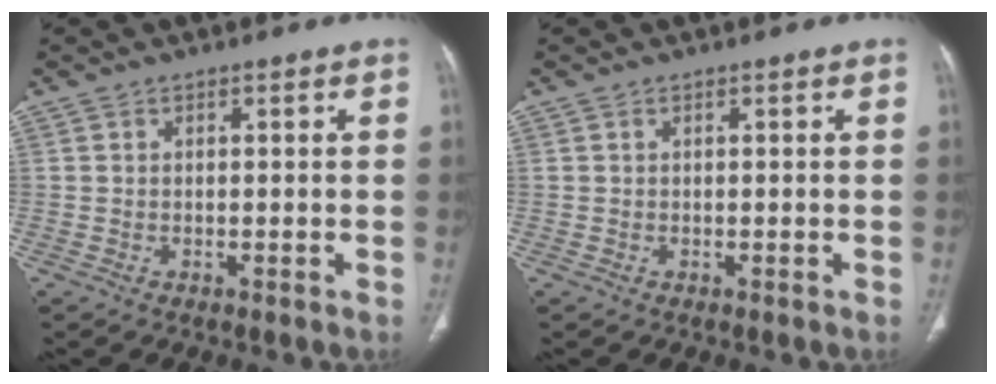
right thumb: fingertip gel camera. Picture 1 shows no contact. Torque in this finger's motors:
{"motor_torque": [-0.02, -0.18, -0.01, 0.56, 0.03]}